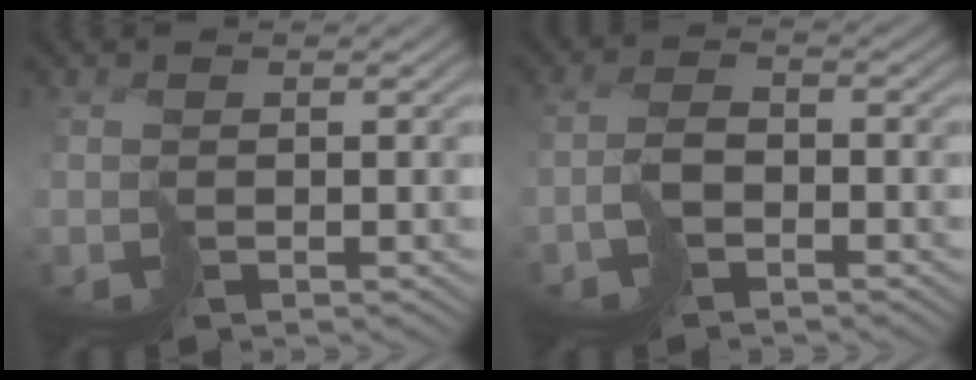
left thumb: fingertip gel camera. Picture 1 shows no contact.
{"total": 2.8, "force": [-2.0, 0.9, 1.7], "torque": [-0.025, 0.011, -0.042]}